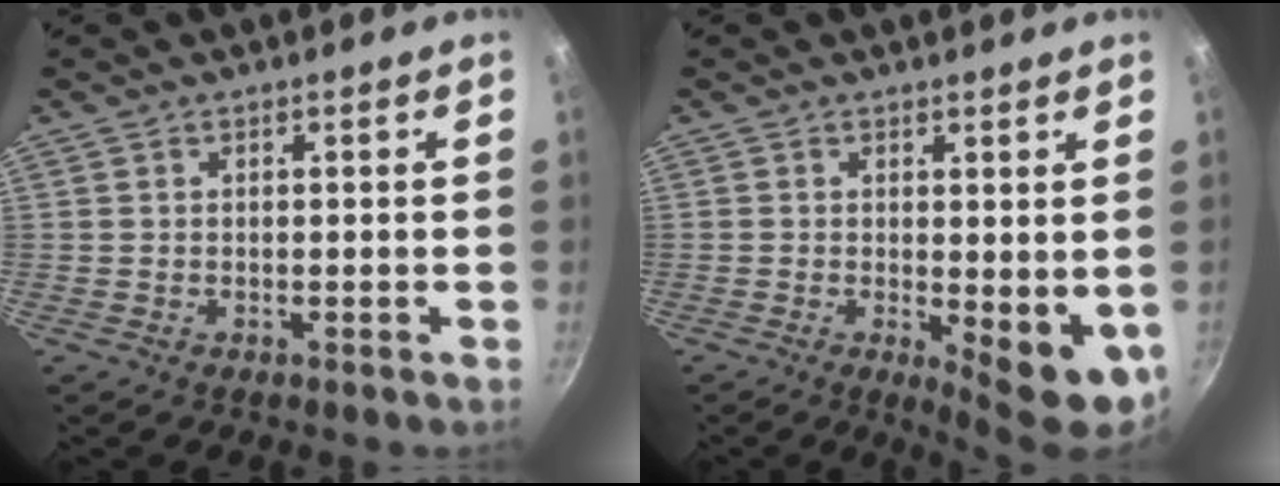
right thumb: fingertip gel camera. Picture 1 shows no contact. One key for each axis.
{"total": 8.2, "fx": -0.4, "fy": 3.1, "fz": 7.6, "tx": -0.085, "ty": -0.012, "tz": 0.003}